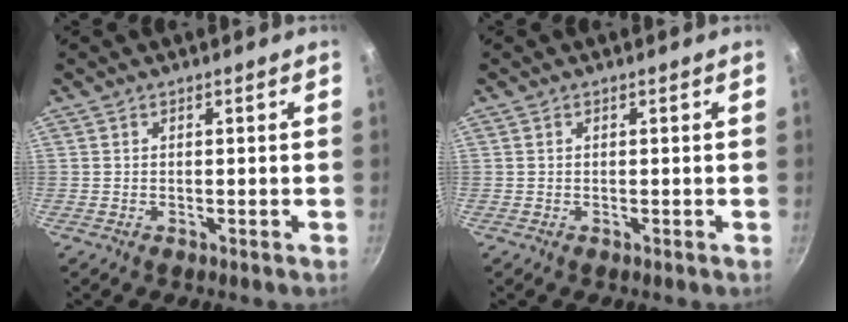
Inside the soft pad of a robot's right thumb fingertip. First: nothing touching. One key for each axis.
{"total": 0.0}